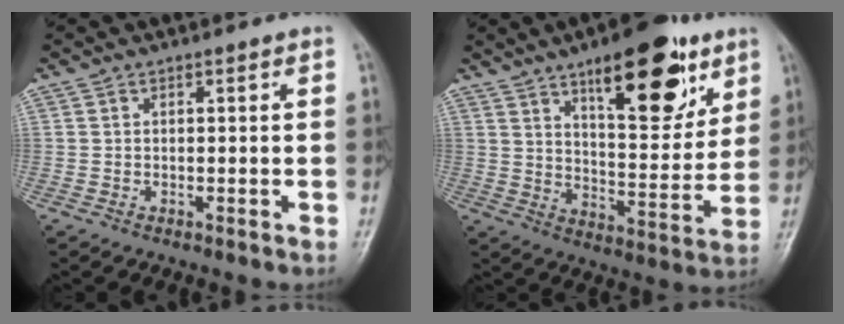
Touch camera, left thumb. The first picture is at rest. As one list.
[{"total": 19.6, "force": [10.8, 7.6, 14.5], "torque": [-0.162, -0.053, 0.166]}]